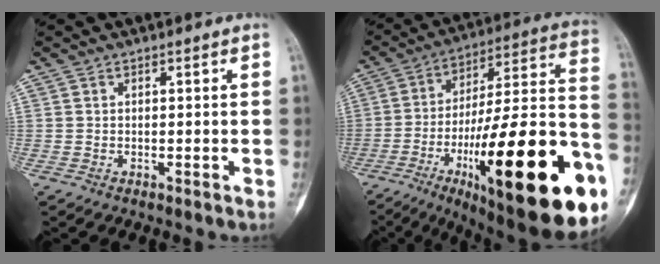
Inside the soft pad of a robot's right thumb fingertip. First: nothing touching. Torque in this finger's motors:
{"motor_torque": [2.93, 2.08, 2.49, -0.28, 0.78]}